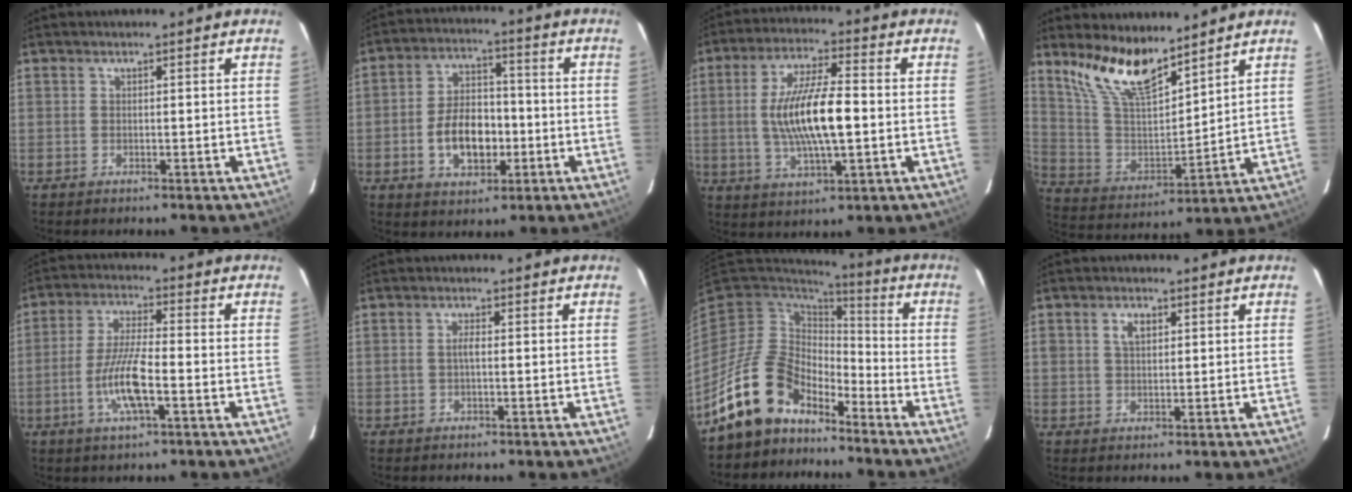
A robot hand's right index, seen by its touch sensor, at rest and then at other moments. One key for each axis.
{"total": 10.9, "fx": -3.0, "fy": 6.7, "fz": 8.0, "tx": -0.159, "ty": 0.019, "tz": -0.042}
{"total": 13.6, "fx": -0.6, "fy": 3.8, "fz": 13.1, "tx": -0.251, "ty": 0.000, "tz": -0.007}
{"total": 14.2, "fx": 10.7, "fy": 4.5, "fz": 8.1, "tx": -0.165, "ty": 0.001, "tz": 0.219}
{"total": 9.6, "fx": -3.5, "fy": 1.9, "fz": 8.7, "tx": -0.177, "ty": -0.003, "tz": -0.068}
{"total": 1.6, "fx": -0.3, "fy": 0.5, "fz": 1.5, "tx": -0.030, "ty": 0.005, "tz": -0.007}
{"total": 13.8, "fx": -10.6, "fy": 7.2, "fz": 5.0, "tx": -0.110, "ty": 0.017, "tz": -0.189}
{"total": 3.1, "fx": 1.1, "fy": 2.0, "fz": 2.1, "tx": -0.036, "ty": 0.008, "tz": 0.019}